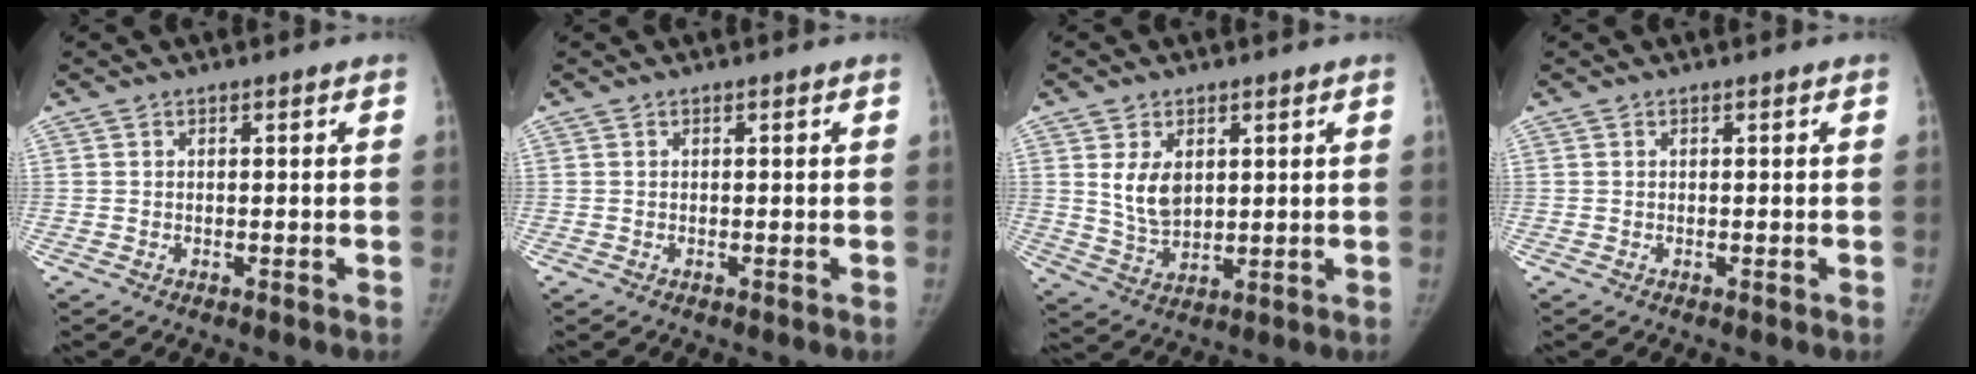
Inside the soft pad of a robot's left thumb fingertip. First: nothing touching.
{"total": 0.0}
{"total": 7.0, "force": [2.1, 4.6, 4.8], "torque": [-0.066, -0.019, 0.050]}
{"total": 0.0}